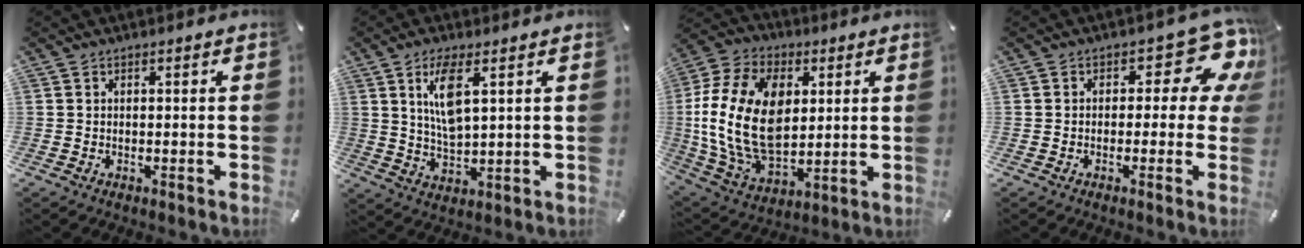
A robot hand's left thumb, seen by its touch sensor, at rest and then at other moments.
{"total": 9.0, "force": [3.6, 3.1, 7.6], "torque": [-0.147, -0.008, 0.059]}
{"total": 21.0, "force": [2.3, 14.7, 14.9], "torque": [-0.322, 0.001, 0.040]}
{"total": 11.8, "force": [4.7, 6.0, 9.1], "torque": [-0.110, -0.036, 0.080]}